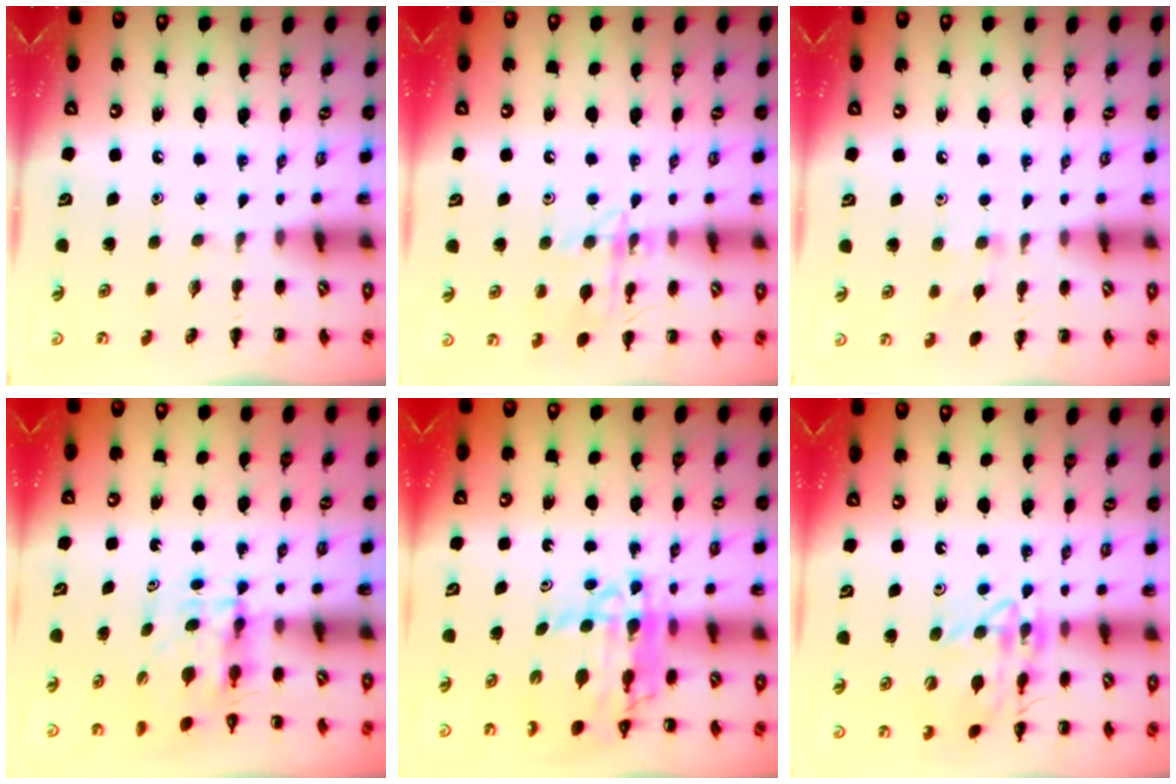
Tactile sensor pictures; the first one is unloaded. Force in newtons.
{"total": 13.1, "press": 13.0, "slide": 1.1}
{"total": 6.0, "press": 5.6, "slide": 2.2}
{"total": 4.2, "press": 4.2, "slide": 0.1}
{"total": 9.8, "press": 9.3, "slide": 3.0}
{"total": 14.5, "press": 14.4, "slide": 1.2}